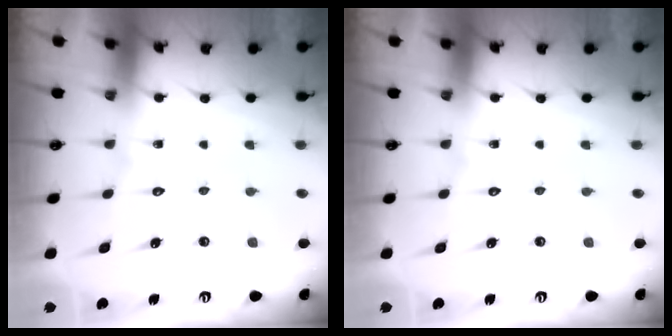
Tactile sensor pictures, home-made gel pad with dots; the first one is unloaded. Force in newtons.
{"total": 0.0}